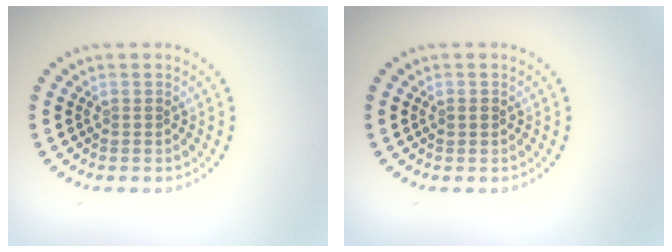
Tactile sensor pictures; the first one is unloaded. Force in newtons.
{"total": 0.9, "press": 0.9, "slide": 0.1}